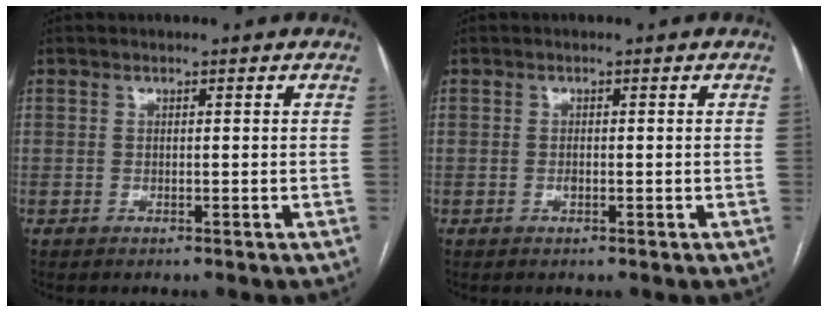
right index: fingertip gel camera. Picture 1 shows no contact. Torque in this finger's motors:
{"motor_torque": [0.14, -0.14, -0.01, 0.03]}